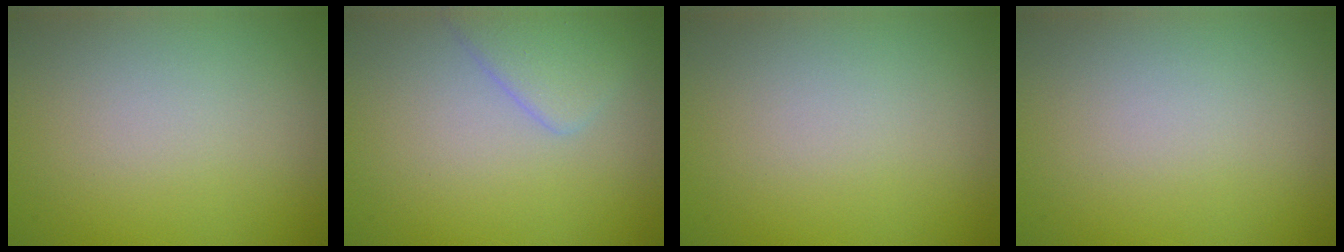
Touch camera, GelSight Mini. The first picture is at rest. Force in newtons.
{"total": 2.5, "press": 2.5, "slide": 0.2}
{"total": 0.0}
{"total": 0.0}